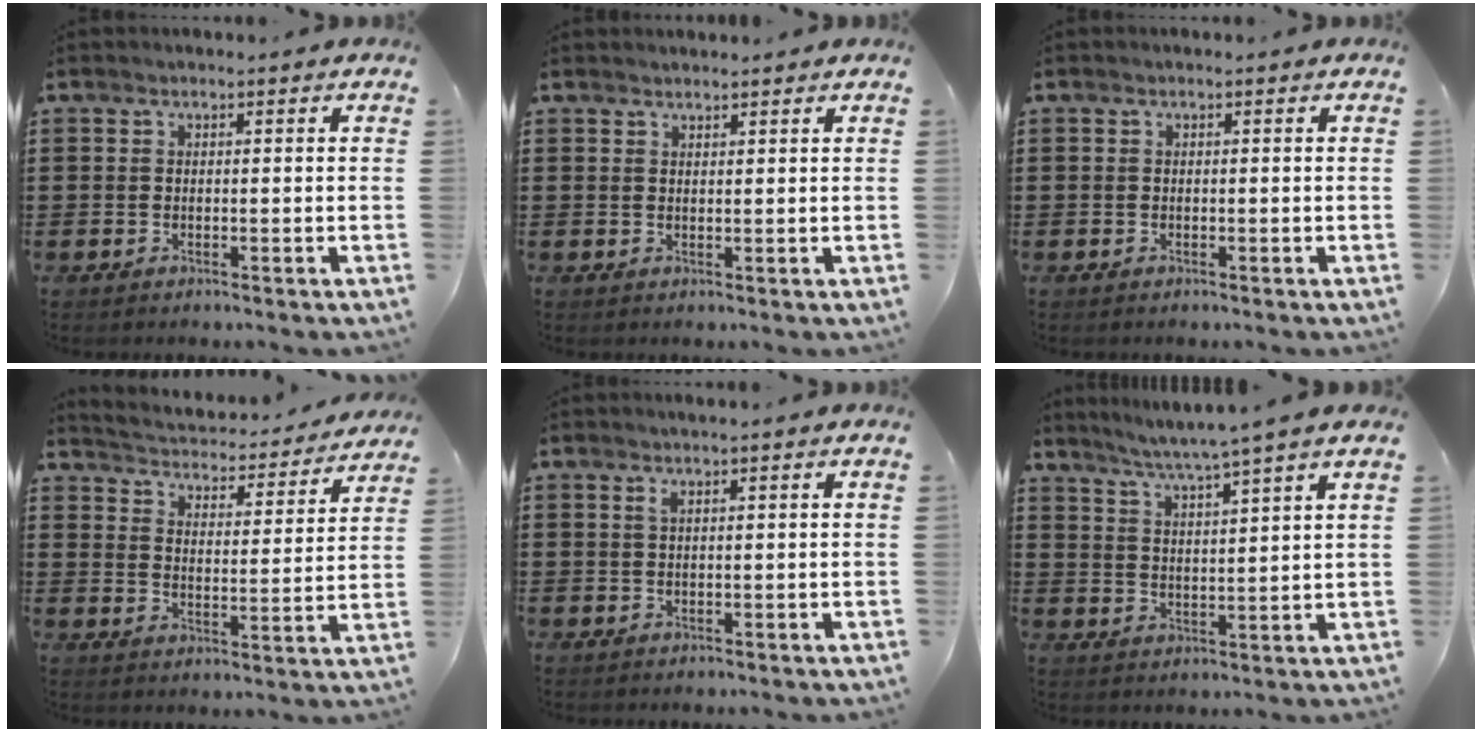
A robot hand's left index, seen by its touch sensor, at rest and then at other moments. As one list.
[{"total": 1.3, "force": [1.3, 0.1, 0.1], "torque": [-0.004, -0.002, 0.025]}, {"total": 0.0}, {"total": 3.0, "force": [3.0, 0.1, -0.1], "torque": [-0.022, -0.033, 0.041]}, {"total": 1.1, "force": [0.6, 0.0, 1.0], "torque": [-0.020, 0.000, 0.010]}, {"total": 4.5, "force": [4.0, -1.3, 1.7], "torque": [-0.048, -0.028, 0.064]}]